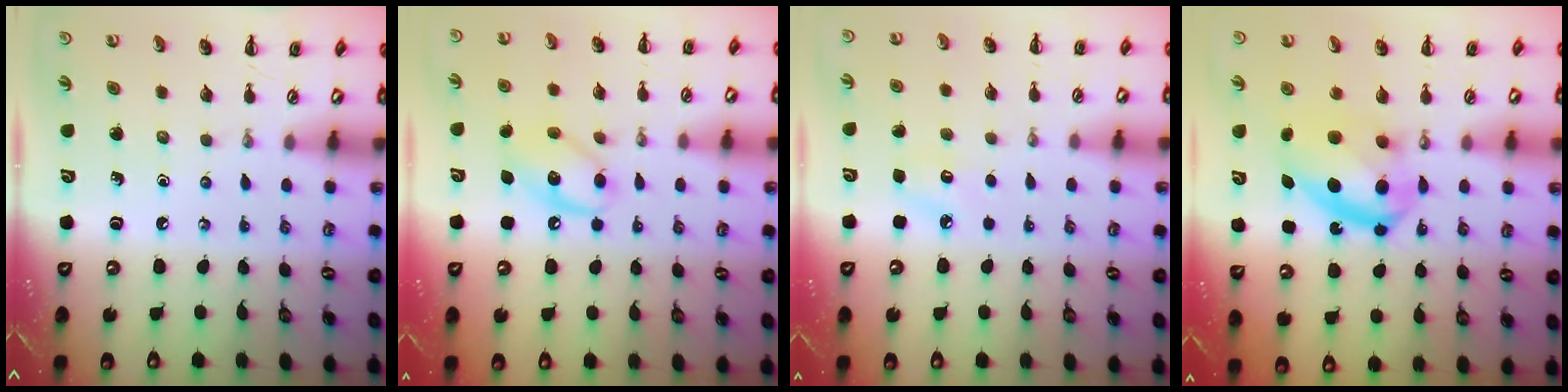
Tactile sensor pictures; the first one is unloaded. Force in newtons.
{"total": 11.5, "press": 11.5, "slide": 1.3}
{"total": 6.4, "press": 6.1, "slide": 1.8}
{"total": 12.0, "press": 11.7, "slide": 3.0}